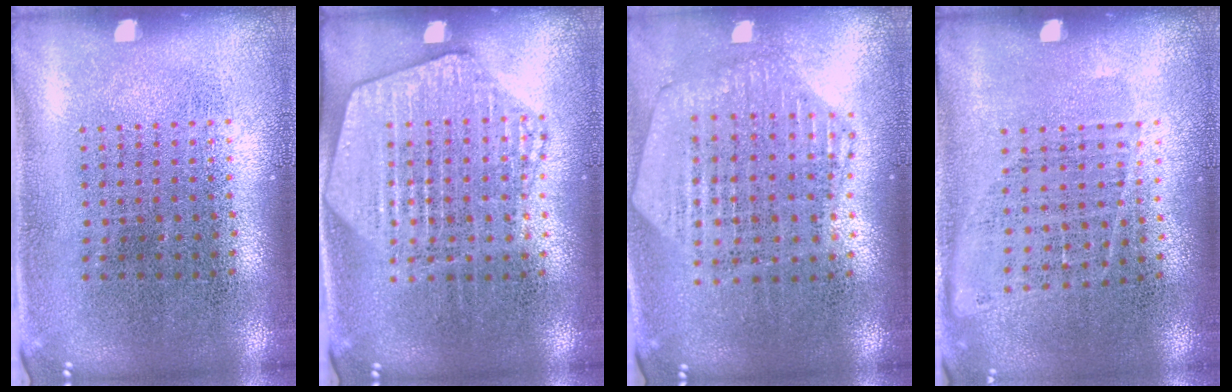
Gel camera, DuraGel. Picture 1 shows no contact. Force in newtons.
{"total": 1.9, "press": 1.8, "slide": 0.5}
{"total": 1.1, "press": 1.1, "slide": 0.2}
{"total": 0.9, "press": 0.7, "slide": 0.5}